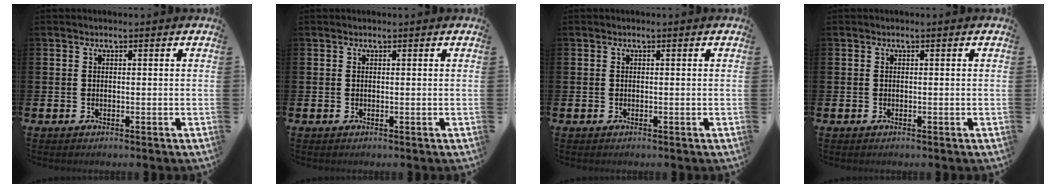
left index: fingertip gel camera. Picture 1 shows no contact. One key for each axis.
{"total": 0.0}
{"total": 0.0}
{"total": 0.0}